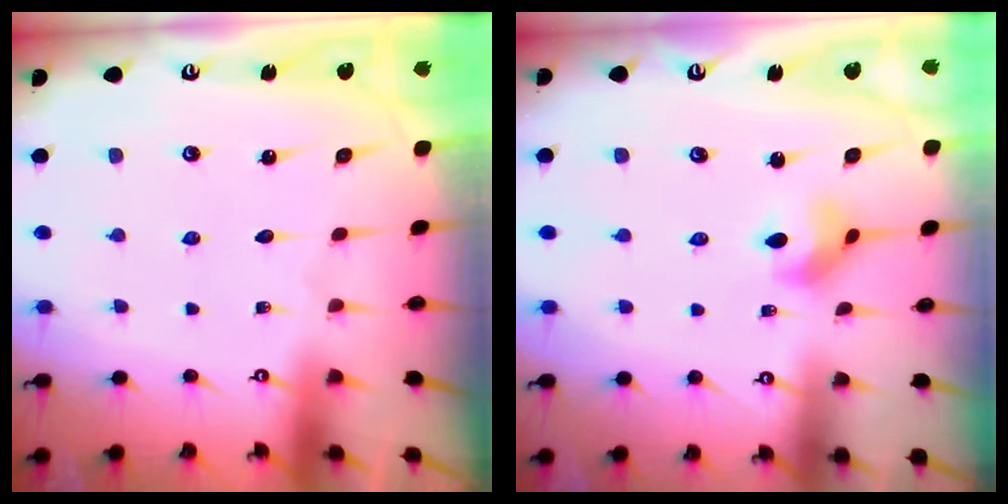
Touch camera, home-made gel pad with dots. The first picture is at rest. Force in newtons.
{"total": 4.8, "press": 4.7, "slide": 0.9}